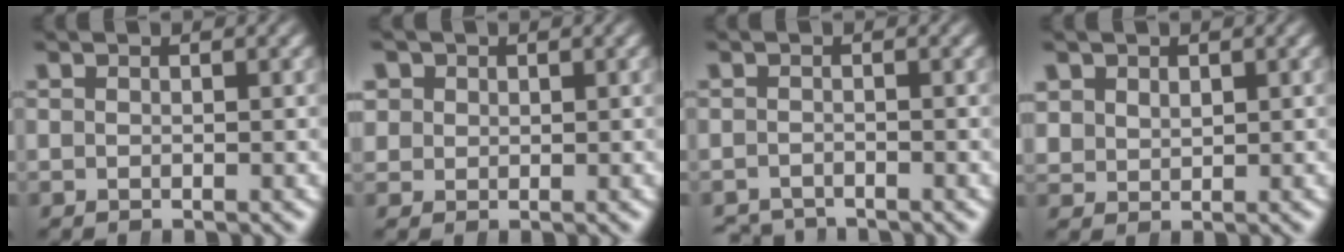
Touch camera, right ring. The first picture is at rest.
{"total": 2.7, "force": [1.2, 2.2, 0.9], "torque": [-0.025, -0.007, 0.031]}
{"total": 2.6, "force": [-2.5, 0.1, -0.2], "torque": [0.008, -0.017, -0.038]}
{"total": 2.0, "force": [1.3, 1.4, 0.6], "torque": [-0.021, -0.010, 0.039]}